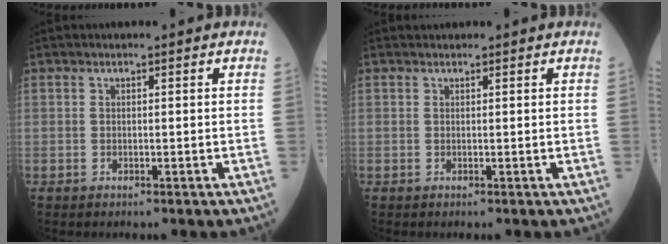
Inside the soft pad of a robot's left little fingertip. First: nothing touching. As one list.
[{"total": 0.5, "force": [0.5, 0.1, 0.0], "torque": [-0.007, 0.011, 0.011]}]